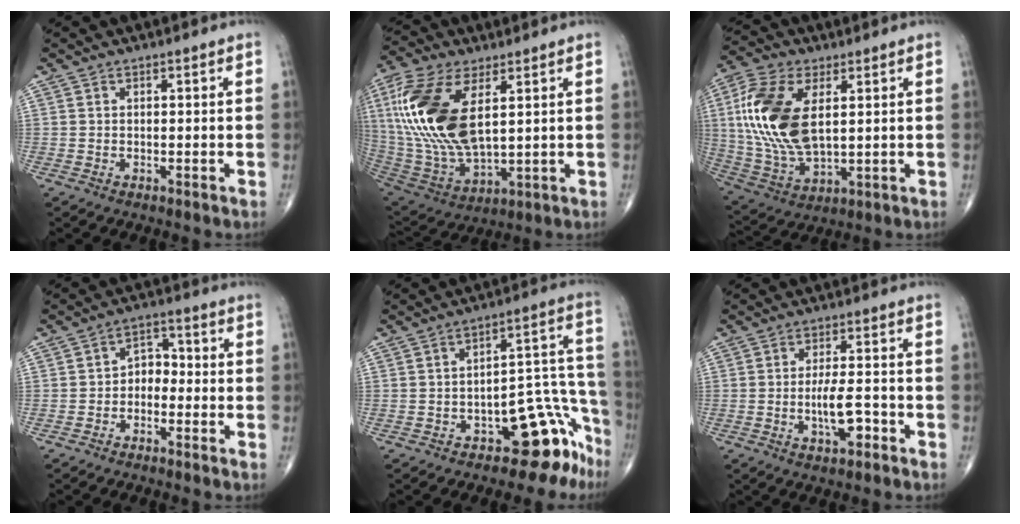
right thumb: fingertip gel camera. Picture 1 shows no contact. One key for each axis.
{"total": 22.2, "fx": 5.5, "fy": 10.8, "fz": 18.6, "tx": -0.405, "ty": -0.025, "tz": 0.108}
{"total": 18.3, "fx": 3.6, "fy": 9.7, "fz": 15.1, "tx": -0.321, "ty": -0.011, "tz": 0.071}
{"total": 4.5, "fx": -1.6, "fy": 3.3, "fz": 2.6, "tx": -0.020, "ty": 0.031, "tz": -0.042}
{"total": 12.4, "fx": -8.2, "fy": 6.0, "fz": 7.2, "tx": -0.019, "ty": 0.125, "tz": -0.116}
{"total": 6.2, "fx": -2.2, "fy": 2.2, "fz": 5.4, "tx": -0.094, "ty": 0.014, "tz": -0.034}